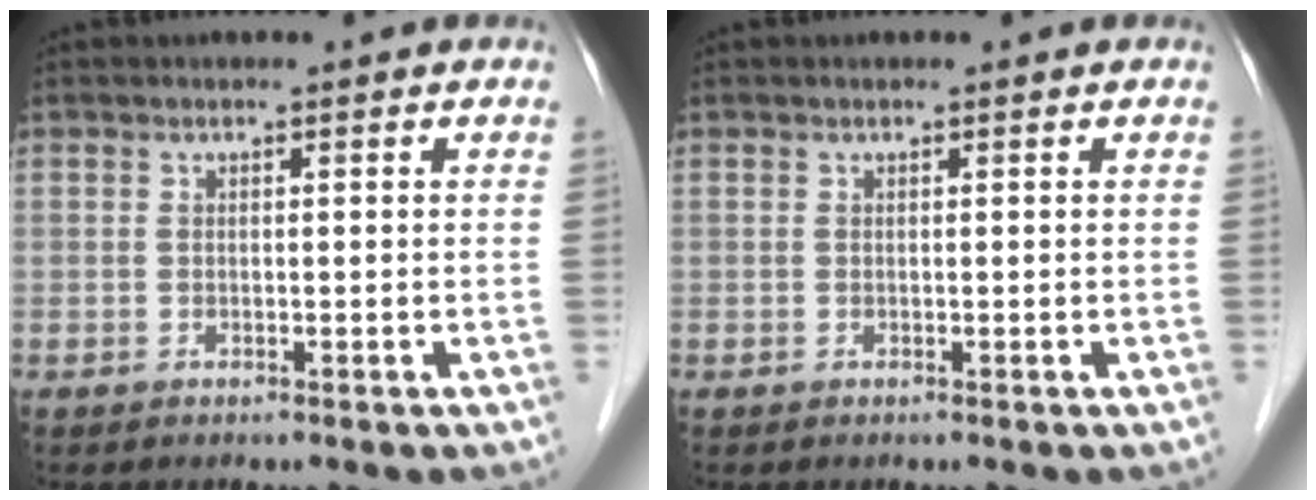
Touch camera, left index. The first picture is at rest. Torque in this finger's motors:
{"motor_torque": [0.00, 0.00, 0.00, 0.00]}